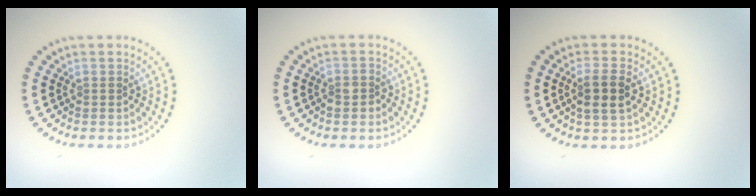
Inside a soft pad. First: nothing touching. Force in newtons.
{"total": 1.5, "press": 1.3, "slide": 0.7}
{"total": 2.8, "press": 2.6, "slide": 1.1}